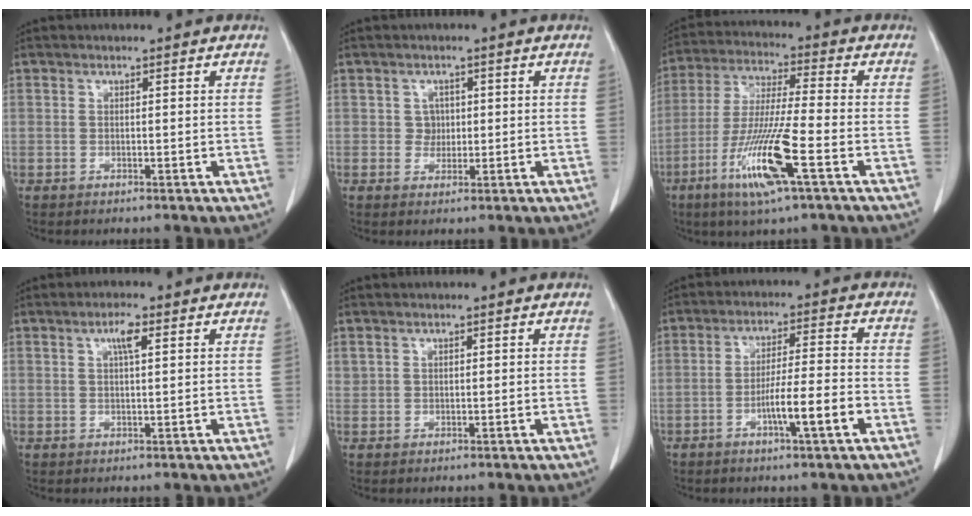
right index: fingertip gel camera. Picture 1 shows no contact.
{"total": 2.2, "force": [0.3, 2.1, 0.6], "torque": [-0.004, 0.002, 0.004]}
{"total": 13.5, "force": [-5.8, 0.3, 12.2], "torque": [-0.250, -0.025, -0.109]}
{"total": 2.8, "force": [1.2, 0.4, 2.5], "torque": [-0.048, 0.002, 0.020]}
{"total": 0.9, "force": [0.7, 0.6, 0.1], "torque": [0.008, 0.005, 0.010]}
{"total": 7.7, "force": [-3.1, 0.0, 7.0], "torque": [-0.121, 0.001, -0.053]}